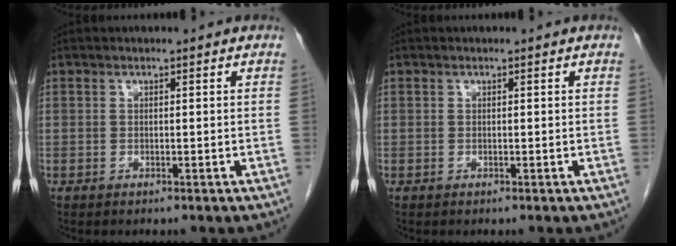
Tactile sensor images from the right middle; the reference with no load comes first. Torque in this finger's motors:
{"motor_torque": [0.00, 0.00, 0.00, -0.01]}